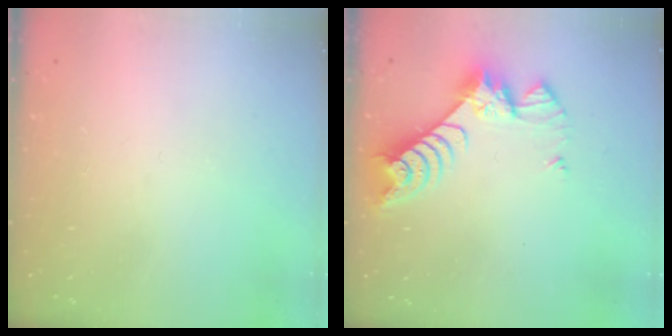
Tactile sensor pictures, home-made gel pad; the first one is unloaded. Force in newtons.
{"total": 7.6, "press": 7.5, "slide": 0.7}